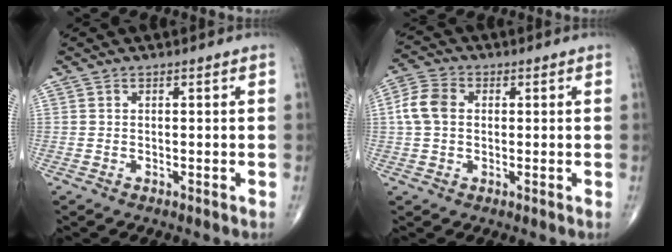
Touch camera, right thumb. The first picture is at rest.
{"total": 6.2, "force": [0.6, 4.6, 4.2], "torque": [-0.088, 0.016, 0.006]}